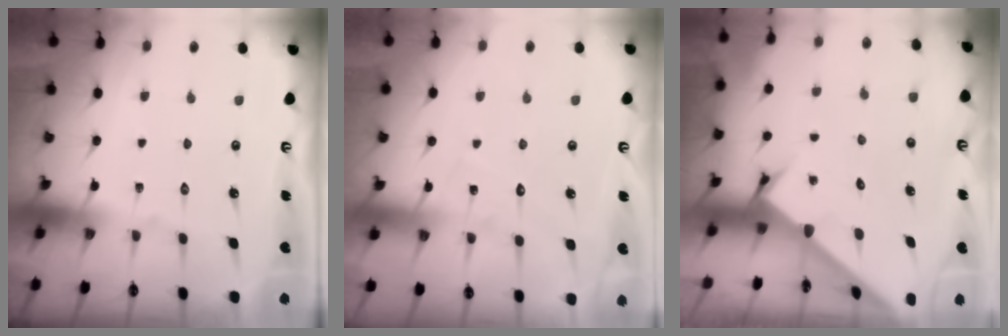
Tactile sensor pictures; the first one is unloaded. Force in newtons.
{"total": 6.0, "press": 6.0, "slide": 0.3}
{"total": 2.4, "press": 2.4, "slide": 0.2}